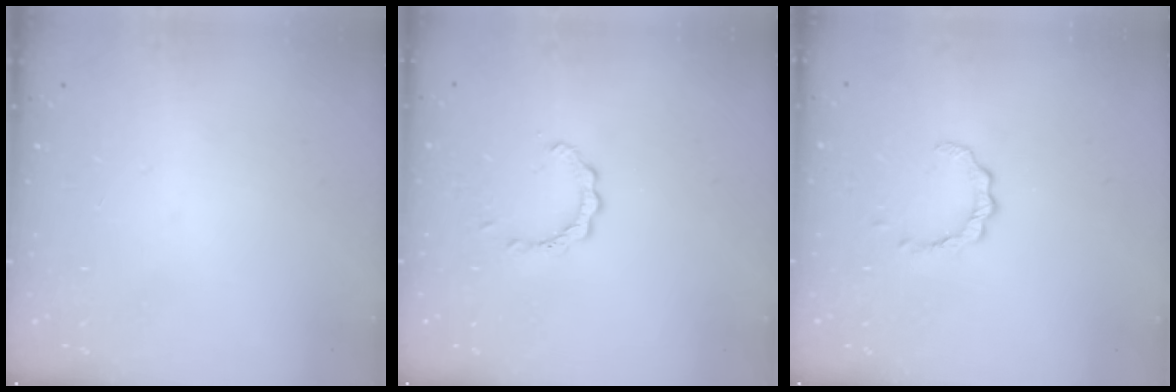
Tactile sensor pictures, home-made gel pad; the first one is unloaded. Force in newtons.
{"total": 2.1, "press": 2.1, "slide": 0.1}
{"total": 2.6, "press": 2.5, "slide": 0.3}